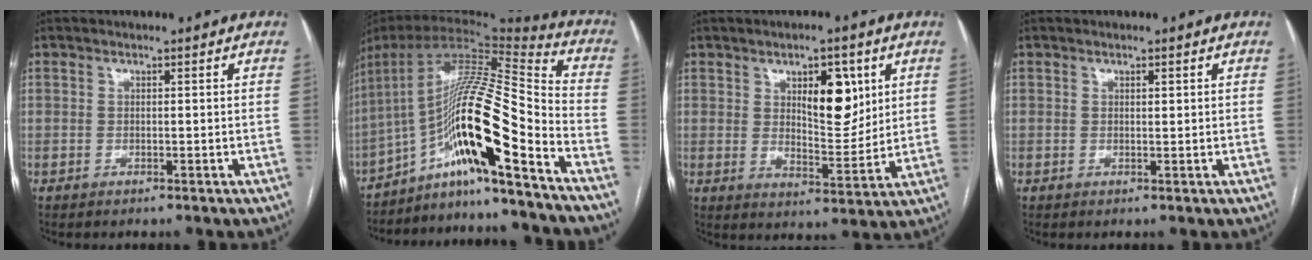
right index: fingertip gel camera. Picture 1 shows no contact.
{"total": 18.7, "force": [-10.9, -0.3, 15.1], "torque": [-0.285, 0.023, -0.195]}
{"total": 8.9, "force": [3.5, 3.6, 7.3], "torque": [-0.108, -0.002, 0.060]}
{"total": 0.7, "force": [0.3, 0.2, 0.6], "torque": [-0.011, -0.001, 0.005]}